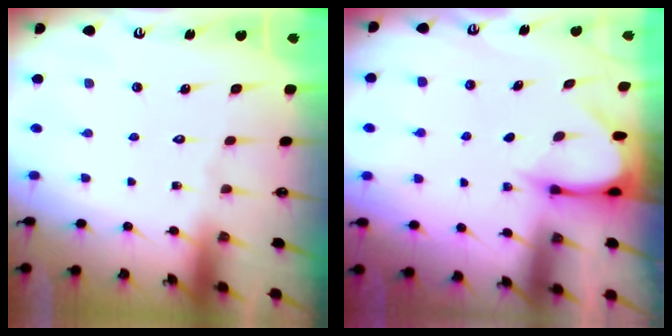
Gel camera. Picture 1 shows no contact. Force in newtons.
{"total": 3.6, "press": 3.6, "slide": 0.3}